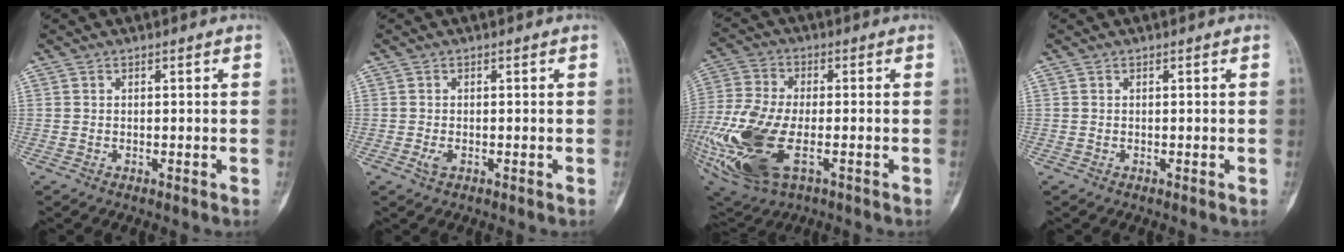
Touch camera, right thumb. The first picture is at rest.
{"total": 1.3, "force": [-0.4, 0.7, 1.0], "torque": [-0.026, -0.003, -0.008]}
{"total": 21.4, "force": [-6.0, 10.7, 17.6], "torque": [-0.434, -0.019, -0.100]}
{"total": 0.0}